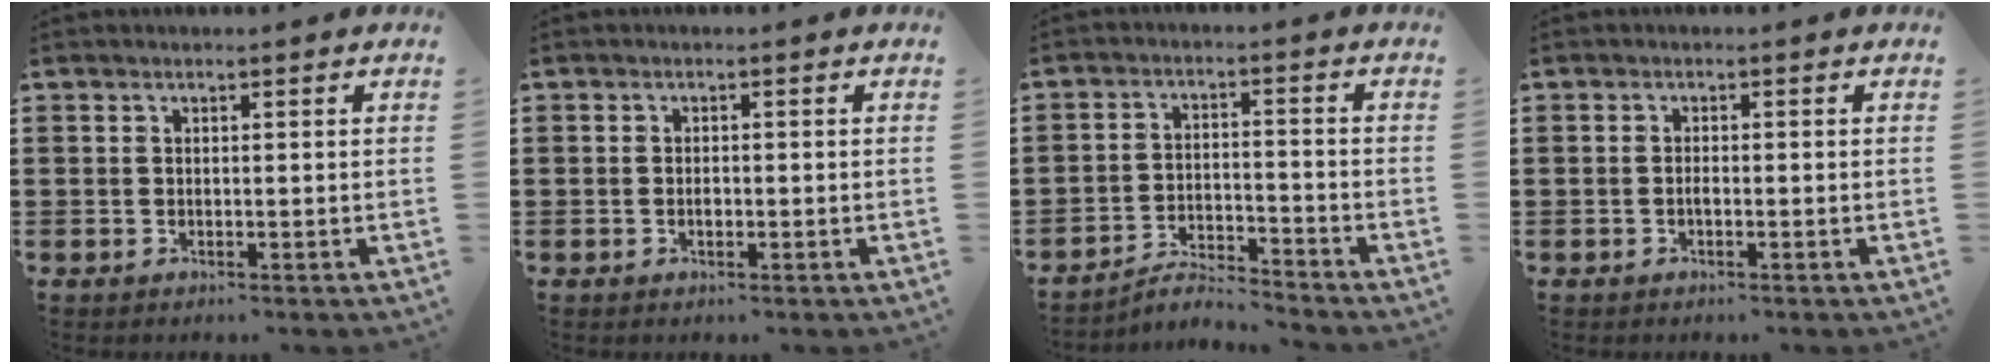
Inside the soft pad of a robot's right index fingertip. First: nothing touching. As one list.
[{"total": 1.1, "force": [-0.3, 0.5, 0.9], "torque": [-0.017, 0.000, -0.004]}, {"total": 4.2, "force": [-4.1, 0.2, 0.7], "torque": [-0.024, 0.003, -0.087]}, {"total": 0.8, "force": [-0.4, 0.2, 0.7], "torque": [-0.015, -0.004, -0.006]}]